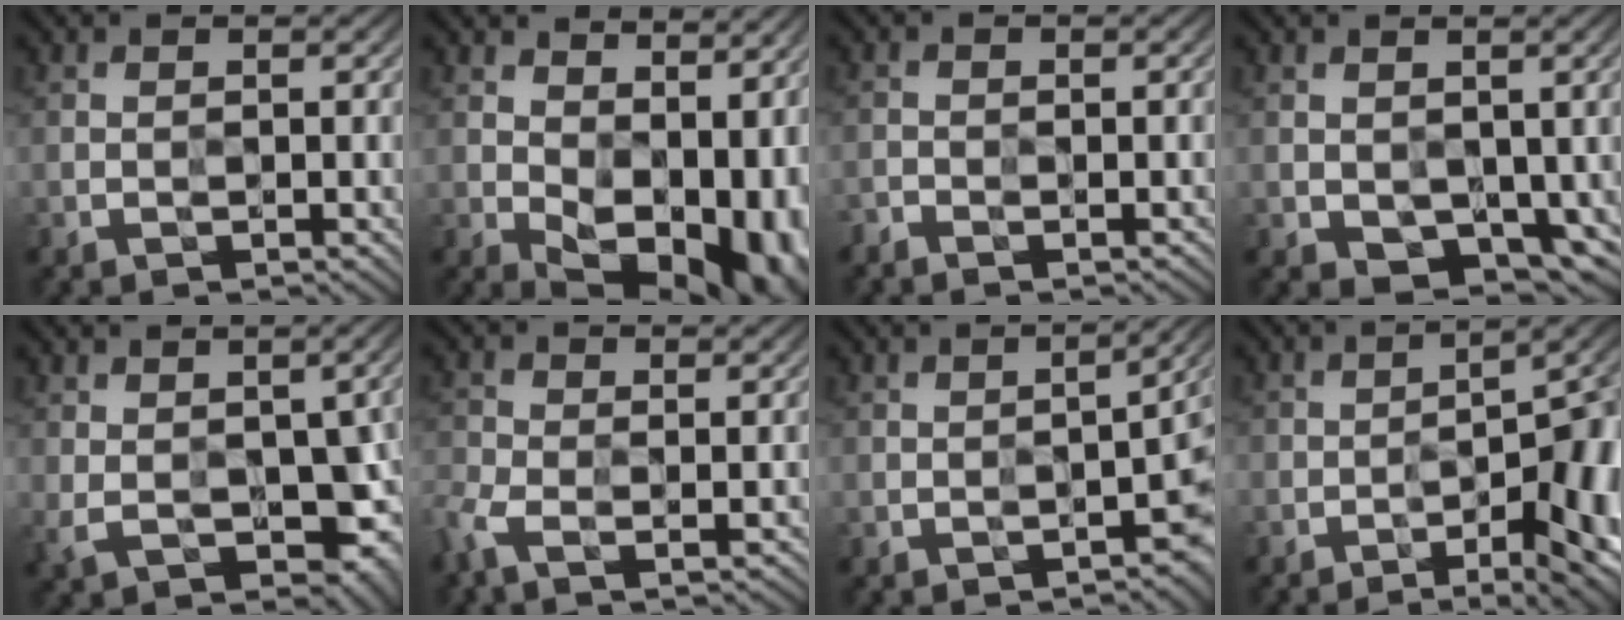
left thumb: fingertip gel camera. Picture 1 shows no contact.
{"total": 15.3, "force": [0.2, 9.6, 12.0], "torque": [-0.159, -0.032, 0.051]}
{"total": 1.4, "force": [-1.3, 0.3, 0.4], "torque": [-0.008, -0.005, -0.026]}
{"total": 5.0, "force": [-0.4, 3.4, 3.7], "torque": [-0.072, -0.021, 0.001]}
{"total": 11.7, "force": [-2.6, 6.9, 9.1], "torque": [-0.162, -0.036, -0.024]}
{"total": 4.6, "force": [-3.1, 1.8, 2.9], "torque": [-0.064, -0.011, -0.069]}
{"total": 4.6, "force": [-2.0, 1.2, 4.0], "torque": [-0.049, 0.005, -0.023]}
{"total": 11.8, "force": [-5.9, 4.3, 9.3], "torque": [-0.103, -0.003, -0.079]}